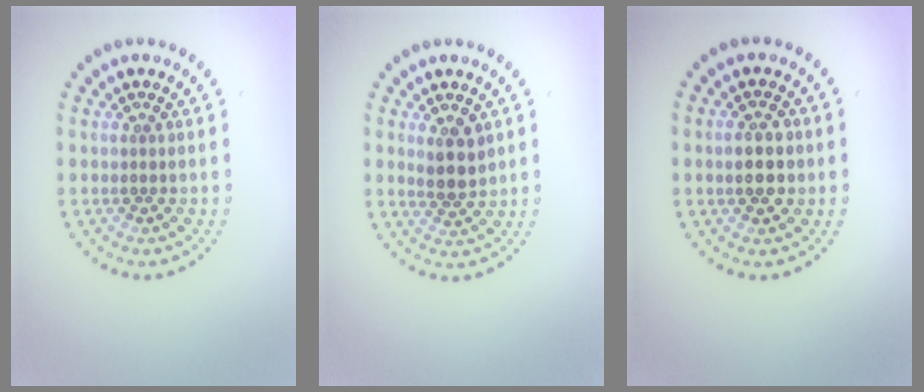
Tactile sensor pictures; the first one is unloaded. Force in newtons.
{"total": 2.4, "press": 2.2, "slide": 1.0}
{"total": 2.8, "press": 2.8, "slide": 0.2}